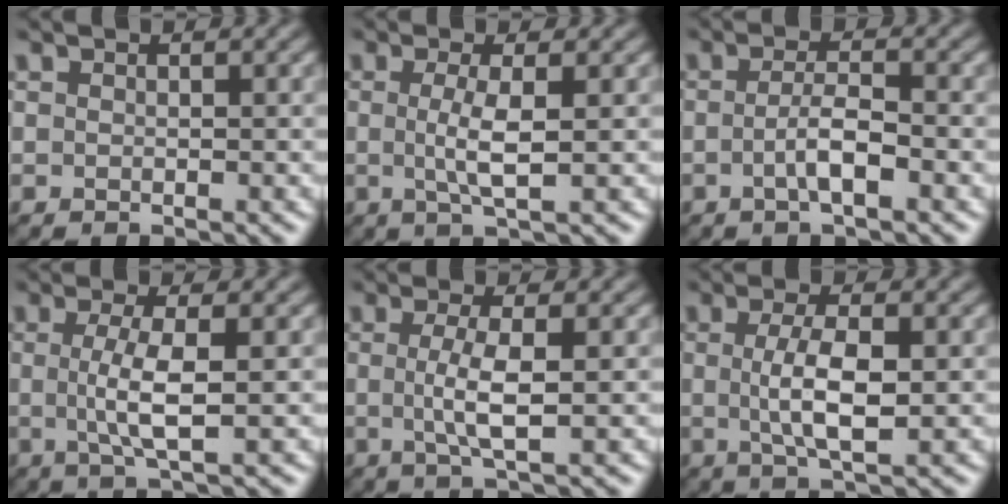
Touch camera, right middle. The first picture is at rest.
{"total": 2.9, "force": [-0.2, 0.6, 2.9], "torque": [-0.058, -0.003, -0.003]}
{"total": 2.6, "force": [-0.9, 0.6, 2.4], "torque": [-0.046, 0.000, -0.017]}
{"total": 3.8, "force": [-0.3, 0.9, 3.7], "torque": [-0.071, -0.002, -0.005]}
{"total": 3.4, "force": [-0.3, 0.8, 3.3], "torque": [-0.064, -0.001, -0.004]}
{"total": 4.3, "force": [-0.3, 1.2, 4.1], "torque": [-0.083, 0.001, -0.002]}